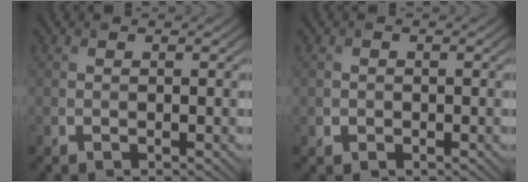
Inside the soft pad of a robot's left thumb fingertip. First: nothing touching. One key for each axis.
{"total": 1.2, "fx": -0.4, "fy": 1.1, "fz": 0.0, "tx": -0.002, "ty": -0.006, "tz": -0.012}